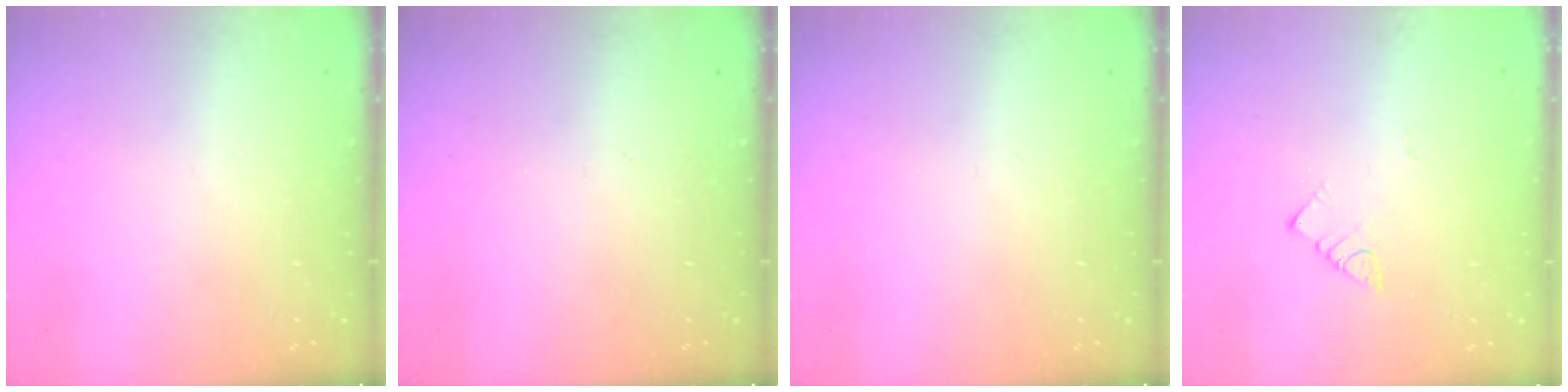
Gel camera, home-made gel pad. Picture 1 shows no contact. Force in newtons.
{"total": 0.0}
{"total": 0.0}
{"total": 3.0, "press": 3.0, "slide": 0.2}